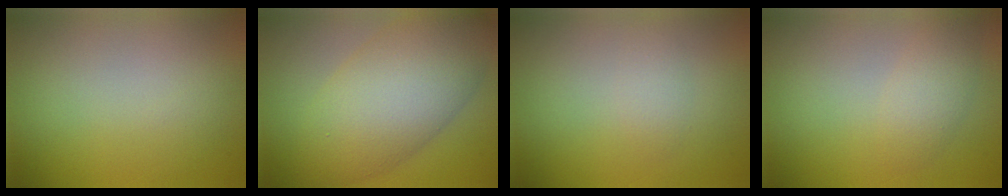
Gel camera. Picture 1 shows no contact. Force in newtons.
{"total": 9.6, "press": 9.6, "slide": 0.1}
{"total": 1.4, "press": 1.4, "slide": 0.1}
{"total": 2.2, "press": 2.2, "slide": 0.1}